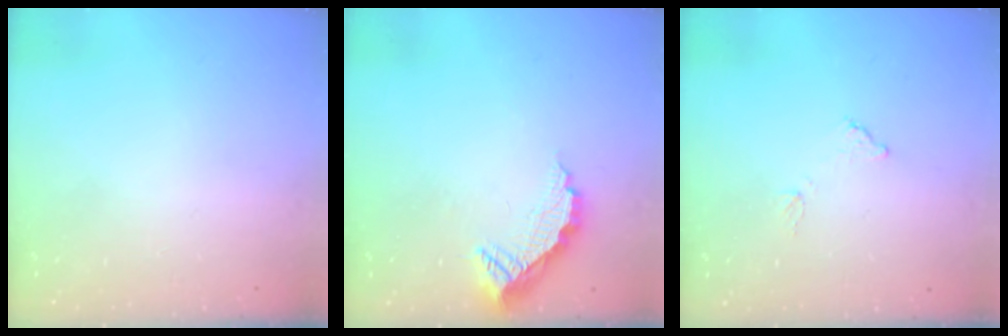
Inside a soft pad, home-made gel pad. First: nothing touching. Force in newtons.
{"total": 9.2, "press": 9.1, "slide": 0.7}
{"total": 6.9, "press": 6.9, "slide": 0.3}